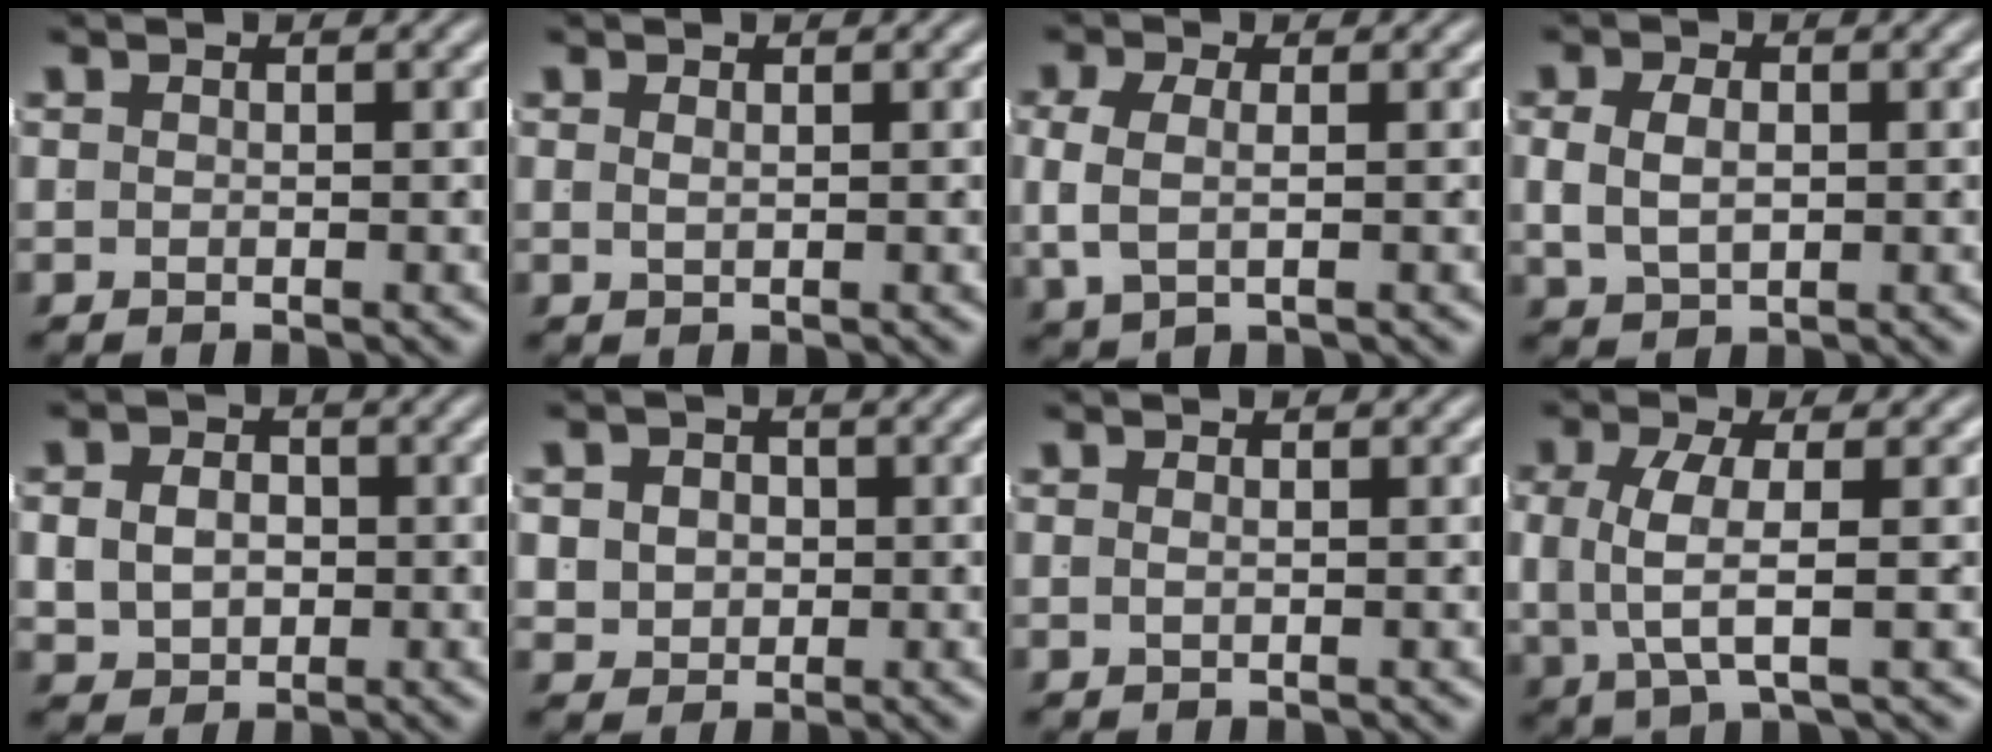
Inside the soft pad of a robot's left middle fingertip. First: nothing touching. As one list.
[{"total": 1.1, "force": [0.3, -1.1, 0.2], "torque": [0.005, -0.006, 0.013]}, {"total": 2.9, "force": [0.3, 1.5, 2.5], "torque": [-0.060, -0.008, 0.013]}, {"total": 2.8, "force": [0.2, 1.7, 2.1], "torque": [-0.036, -0.003, 0.013]}, {"total": 3.0, "force": [0.0, 2.4, 1.8], "torque": [-0.035, -0.015, 0.010]}, {"total": 3.6, "force": [0.2, 3.3, 1.6], "torque": [-0.034, -0.012, 0.010]}, {"total": 0.8, "force": [0.0, -0.8, 0.2], "torque": [-0.001, -0.005, 0.004]}, {"total": 4.3, "force": [0.0, 1.4, 4.0], "torque": [-0.091, -0.017, 0.014]}]